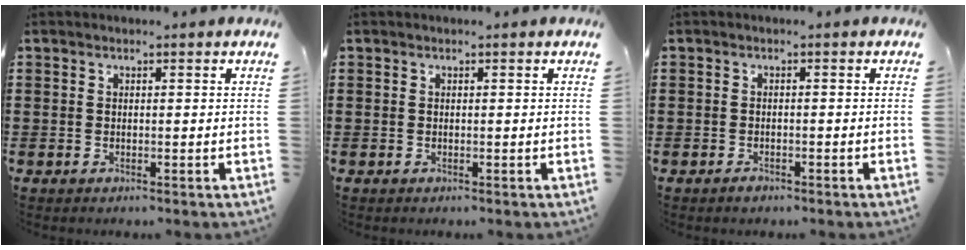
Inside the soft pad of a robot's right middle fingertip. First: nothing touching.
{"total": 0.0}
{"total": 1.1, "force": [-0.9, 0.6, 0.2], "torque": [-0.005, 0.001, -0.020]}